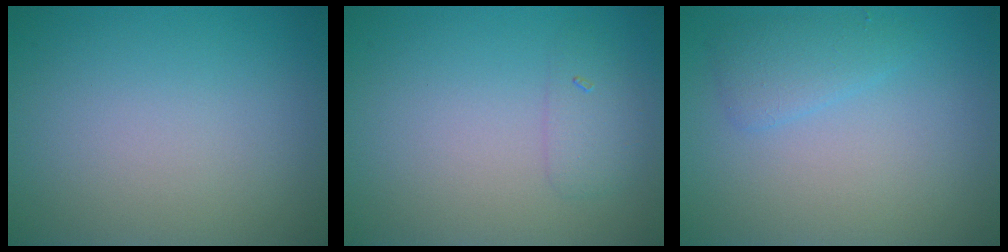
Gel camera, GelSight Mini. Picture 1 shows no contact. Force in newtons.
{"total": 1.5, "press": 1.5, "slide": 0.0}
{"total": 1.9, "press": 1.9, "slide": 0.2}